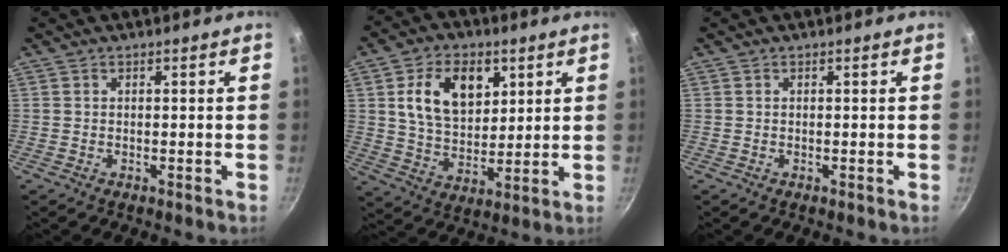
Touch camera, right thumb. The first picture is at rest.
{"total": 13.9, "force": [4.8, 9.2, 9.2], "torque": [-0.128, -0.017, 0.082]}
{"total": 0.0}